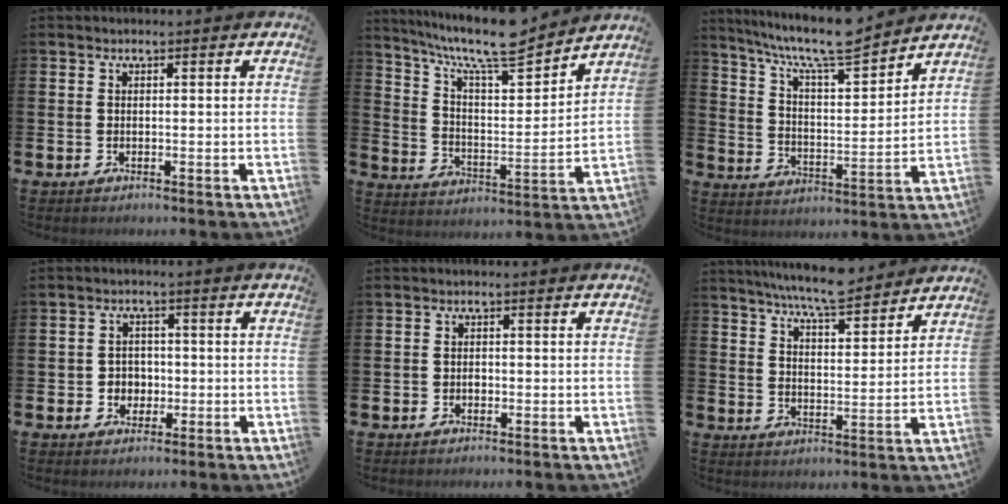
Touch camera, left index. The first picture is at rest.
{"total": 10.9, "force": [9.5, 2.0, 4.8], "torque": [-0.108, -0.067, 0.164]}
{"total": 10.3, "force": [9.1, 1.5, 4.4], "torque": [-0.106, -0.060, 0.158]}
{"total": 3.0, "force": [-0.6, 2.8, 0.8], "torque": [-0.018, 0.004, -0.019]}
{"total": 1.1, "force": [-0.4, 0.9, 0.4], "torque": [-0.007, 0.005, -0.010]}
{"total": 7.6, "force": [7.3, 0.4, 2.1], "torque": [-0.061, -0.042, 0.130]}